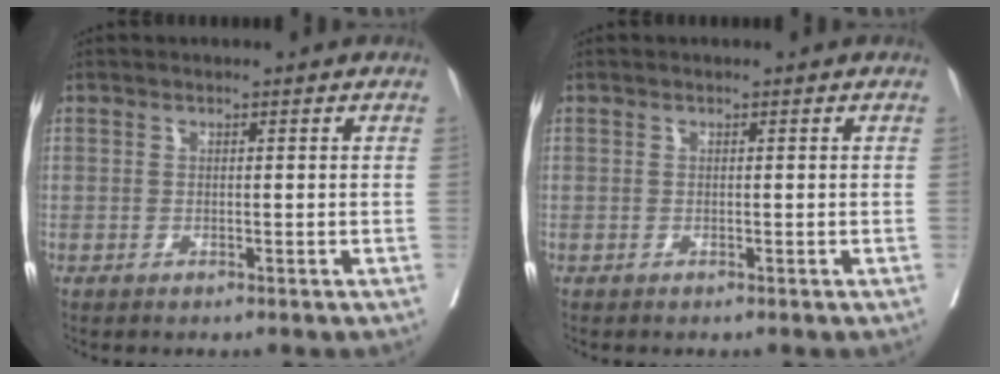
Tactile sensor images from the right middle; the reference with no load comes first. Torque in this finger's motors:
{"motor_torque": [-0.08, -0.19, 0.09, 0.03]}